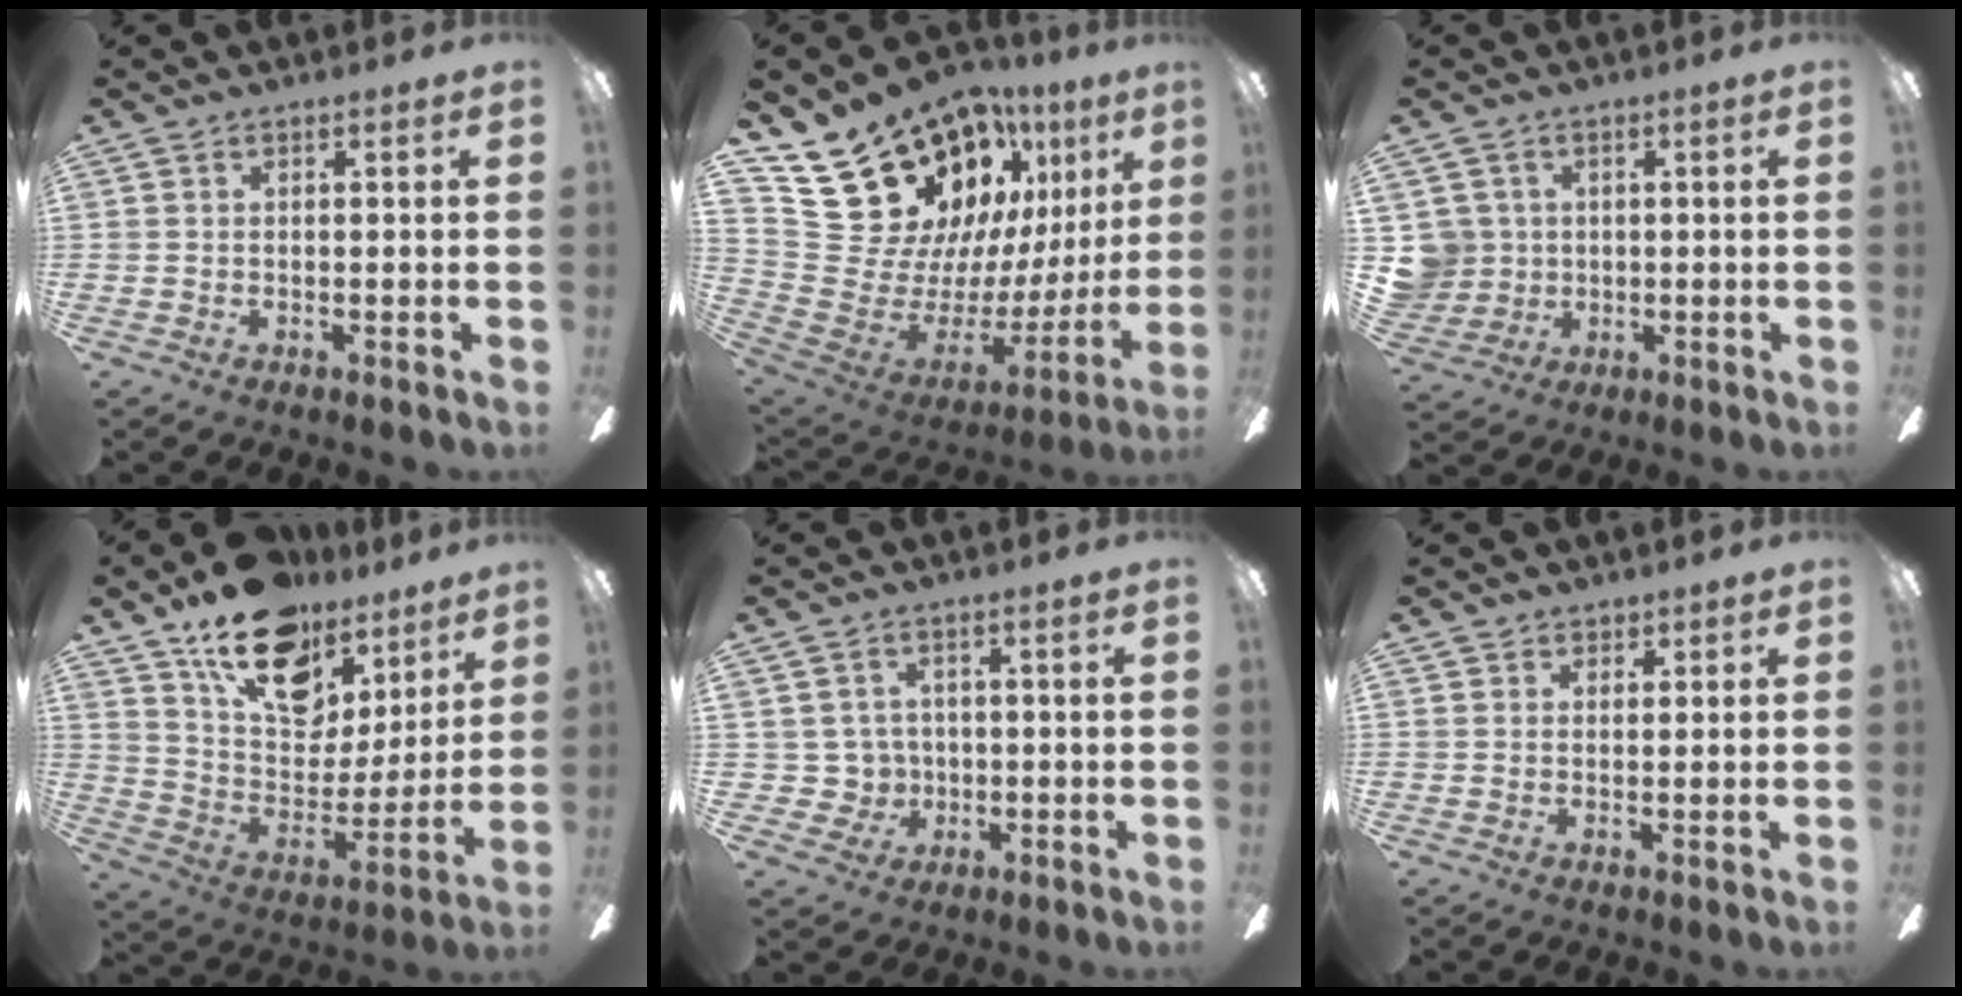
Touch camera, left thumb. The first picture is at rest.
{"total": 20.2, "force": [15.8, 11.3, 5.4], "torque": [-0.080, -0.136, 0.323]}
{"total": 6.4, "force": [1.3, 6.3, 0.6], "torque": [-0.035, 0.002, 0.030]}
{"total": 20.1, "force": [13.4, 11.2, 10.0], "torque": [-0.163, -0.079, 0.241]}
{"total": 5.2, "force": [0.9, 5.2, 0.3], "torque": [-0.019, -0.004, 0.019]}
{"total": 1.8, "force": [1.6, 0.9, -0.1], "torque": [0.009, -0.005, 0.031]}